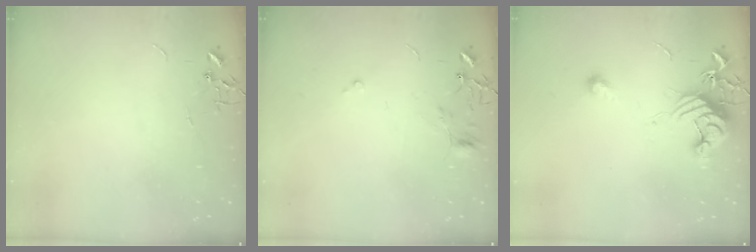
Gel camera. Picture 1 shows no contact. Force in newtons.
{"total": 5.8, "press": 5.8, "slide": 0.6}
{"total": 12.6, "press": 12.5, "slide": 0.8}